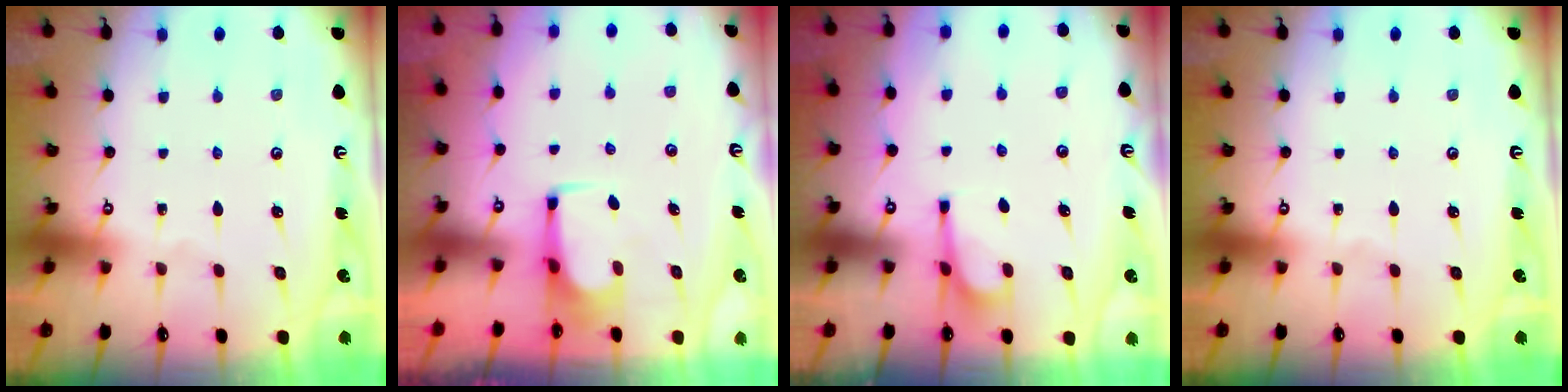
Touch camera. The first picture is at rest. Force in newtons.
{"total": 3.4, "press": 3.4, "slide": 0.2}
{"total": 4.7, "press": 4.7, "slide": 0.5}
{"total": 0.0}